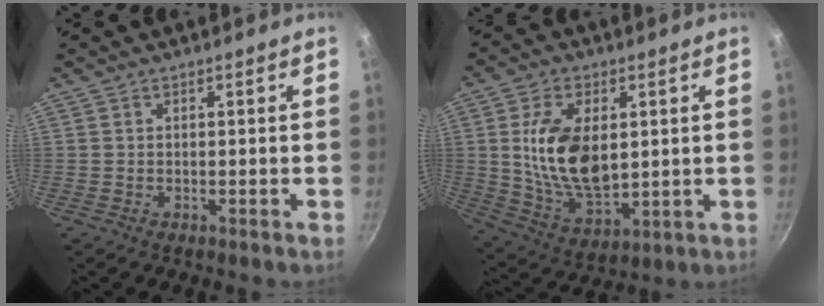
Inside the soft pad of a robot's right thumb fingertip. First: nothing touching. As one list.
[{"total": 15.7, "force": [2.2, 9.1, 12.6], "torque": [-0.217, -0.017, 0.050]}]